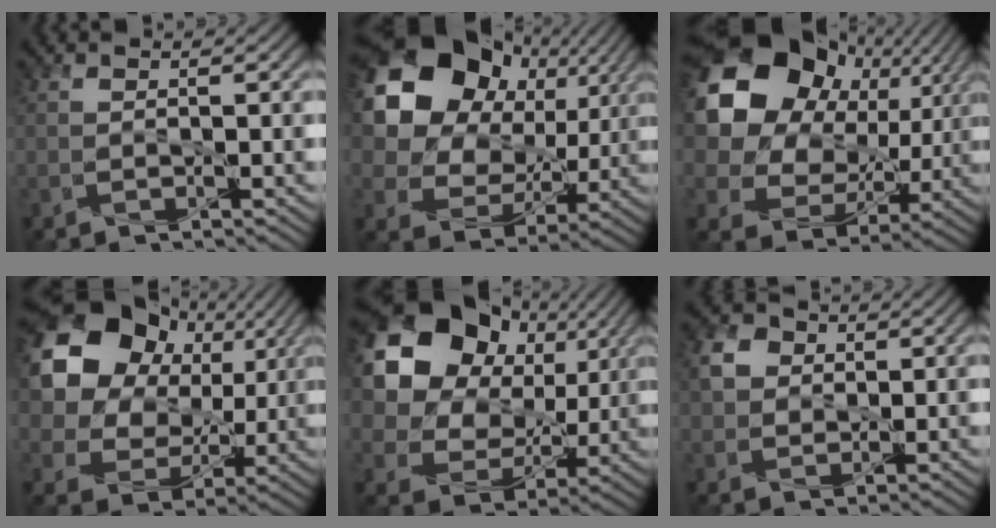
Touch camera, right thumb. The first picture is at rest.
{"total": 20.7, "force": [7.4, 16.5, 10.0], "torque": [-0.270, 0.042, 0.155]}
{"total": 23.6, "force": [8.1, 19.1, 11.1], "torque": [-0.306, 0.037, 0.159]}
{"total": 16.1, "force": [5.6, 12.7, 8.2], "torque": [-0.197, 0.032, 0.108]}
{"total": 18.4, "force": [6.8, 14.5, 9.1], "torque": [-0.236, 0.045, 0.143]}
{"total": 3.9, "force": [1.1, 3.3, 1.8], "torque": [-0.048, 0.008, 0.020]}